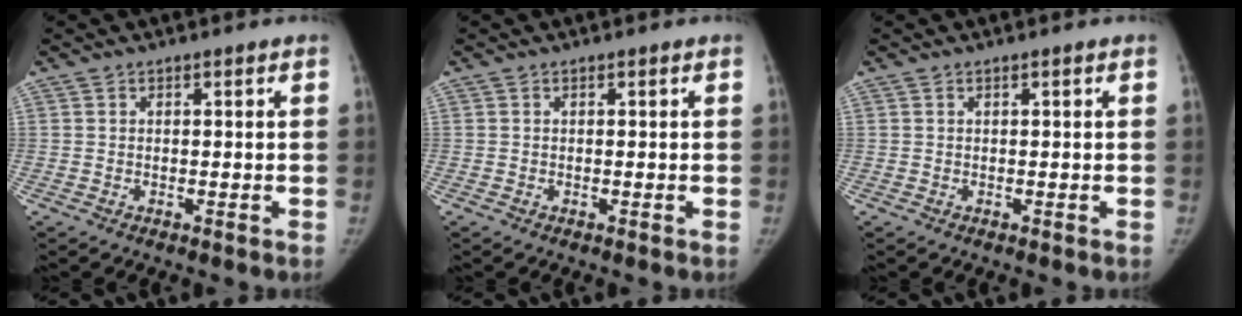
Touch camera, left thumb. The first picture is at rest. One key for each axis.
{"total": 0.0}
{"total": 0.0}